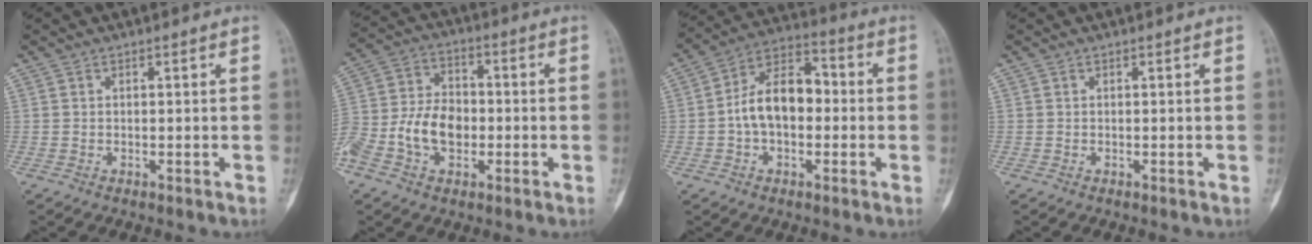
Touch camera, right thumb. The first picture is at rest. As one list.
[{"total": 13.3, "force": [-3.7, 9.1, 9.0], "torque": [-0.163, 0.031, -0.076]}, {"total": 12.5, "force": [-1.0, 8.0, 9.5], "torque": [-0.142, 0.042, -0.029]}, {"total": 0.0}]